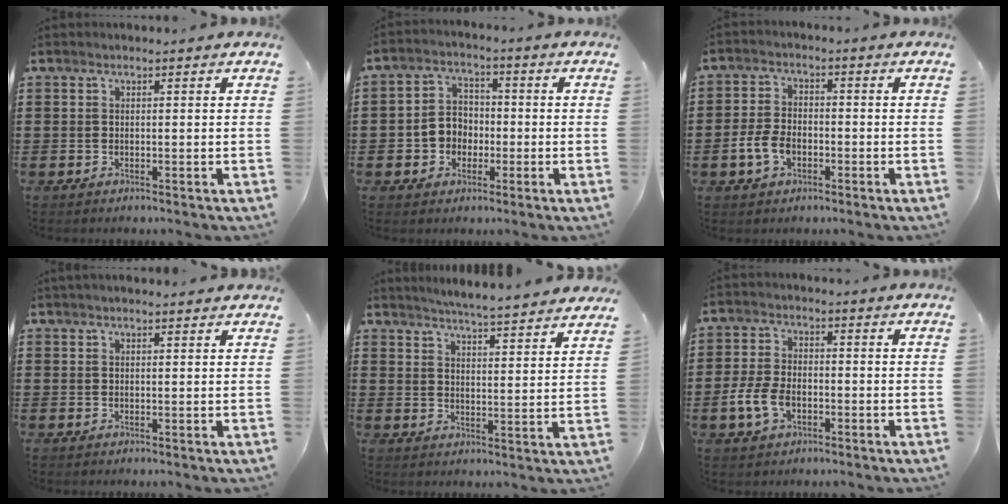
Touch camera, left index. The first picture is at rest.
{"total": 4.7, "force": [-1.7, 4.1, 1.6], "torque": [-0.042, 0.015, -0.036]}
{"total": 5.1, "force": [-1.9, 3.1, 3.6], "torque": [-0.082, 0.003, -0.039]}
{"total": 1.4, "force": [1.2, 0.1, 0.5], "torque": [-0.012, 0.002, 0.024]}
{"total": 4.5, "force": [4.4, -0.8, 0.7], "torque": [-0.032, -0.032, 0.075]}
{"total": 5.9, "force": [-2.0, 3.6, 4.3], "torque": [-0.100, 0.002, -0.042]}